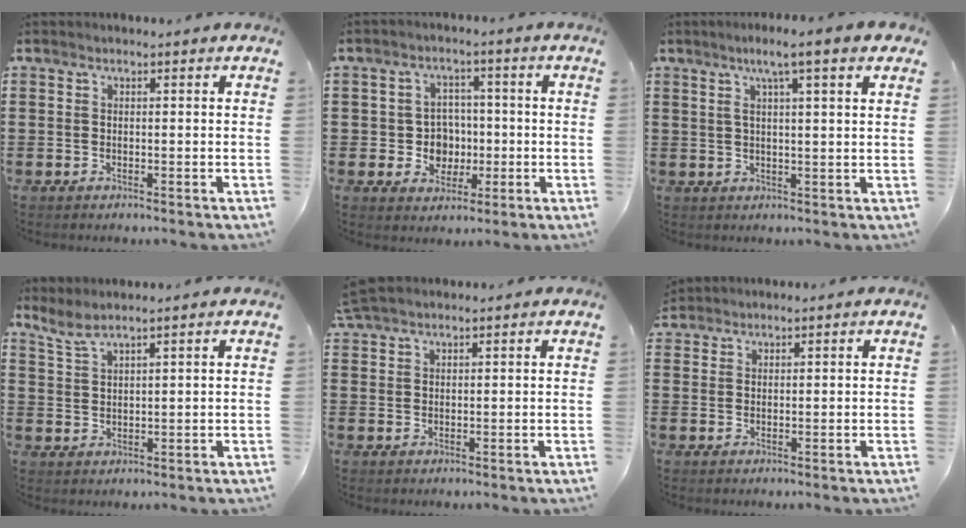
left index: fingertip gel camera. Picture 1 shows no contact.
{"total": 5.3, "force": [-0.5, 5.0, 1.8], "torque": [-0.045, 0.011, -0.011]}
{"total": 4.8, "force": [2.5, -0.3, 4.1], "torque": [-0.085, 0.002, 0.039]}
{"total": 2.9, "force": [2.5, 0.2, 1.4], "torque": [-0.033, 0.001, 0.047]}
{"total": 2.7, "force": [2.5, 0.5, 1.0], "torque": [-0.026, 0.004, 0.049]}
{"total": 1.5, "force": [1.4, 0.2, -0.2], "torque": [0.000, 0.001, 0.030]}